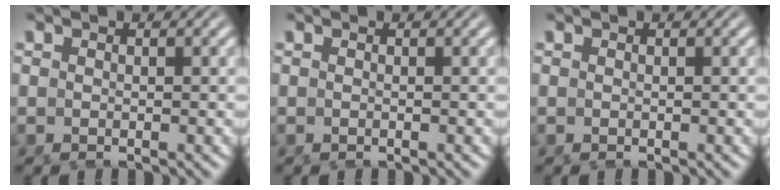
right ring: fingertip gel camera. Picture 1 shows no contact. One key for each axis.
{"total": 0.0}
{"total": 0.0}